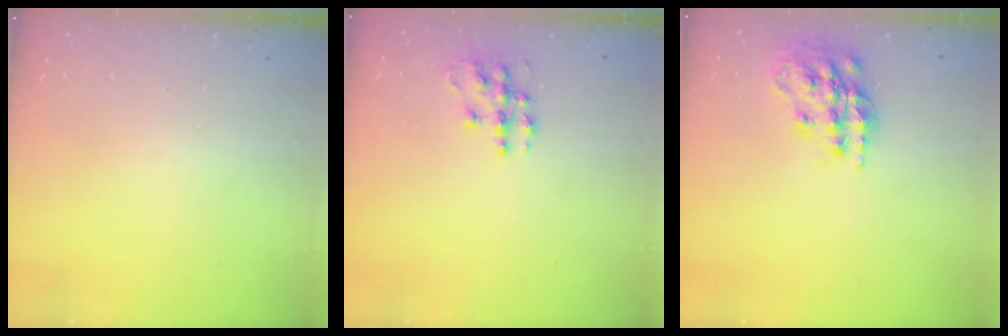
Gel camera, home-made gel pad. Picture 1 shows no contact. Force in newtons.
{"total": 10.6, "press": 10.6, "slide": 0.6}
{"total": 18.3, "press": 18.3, "slide": 1.0}